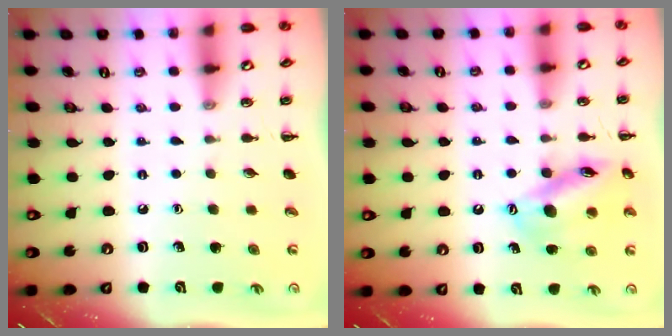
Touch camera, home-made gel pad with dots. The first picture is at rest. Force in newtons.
{"total": 14.2, "press": 14.0, "slide": 2.6}